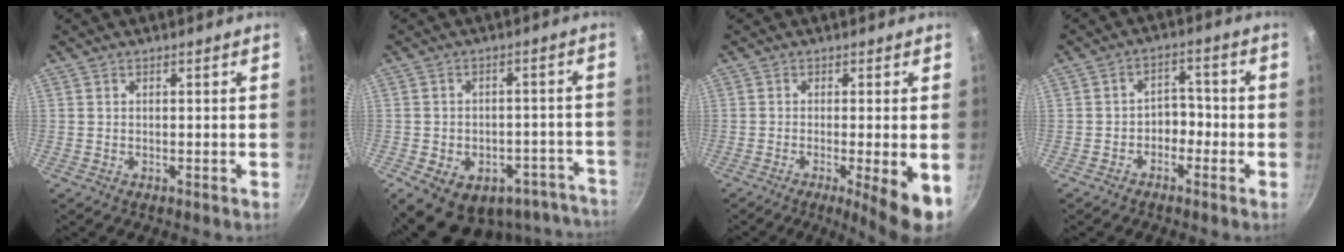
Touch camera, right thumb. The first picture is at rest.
{"total": 22.2, "force": [-13.5, 13.5, 11.2], "torque": [-0.125, 0.038, -0.157]}
{"total": 8.2, "force": [-2.4, 1.0, 7.7], "torque": [-0.108, -0.004, -0.033]}
{"total": 4.4, "force": [-1.9, 3.2, 2.3], "torque": [0.003, 0.030, -0.035]}